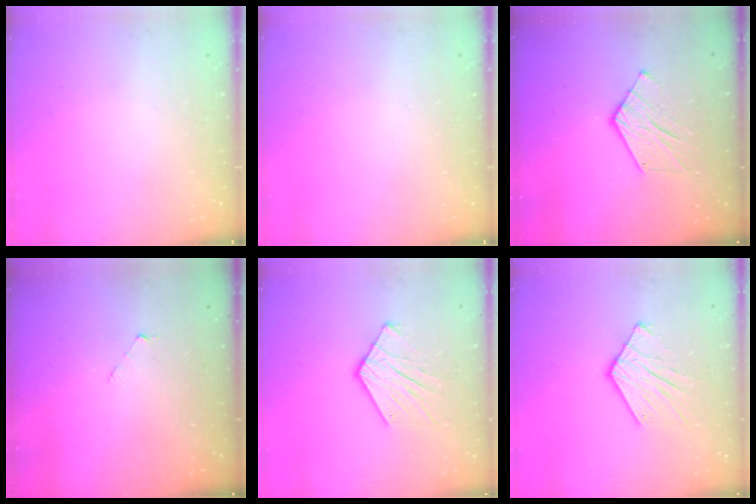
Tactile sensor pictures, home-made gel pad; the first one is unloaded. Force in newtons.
{"total": 0.0}
{"total": 7.7, "press": 7.7, "slide": 0.1}
{"total": 2.1, "press": 2.1, "slide": 0.2}
{"total": 10.2, "press": 10.2, "slide": 0.8}
{"total": 10.2, "press": 10.2, "slide": 0.8}